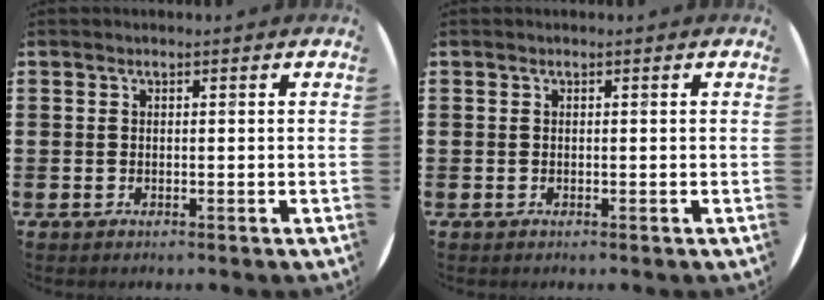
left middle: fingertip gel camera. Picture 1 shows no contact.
{"total": 0.0}